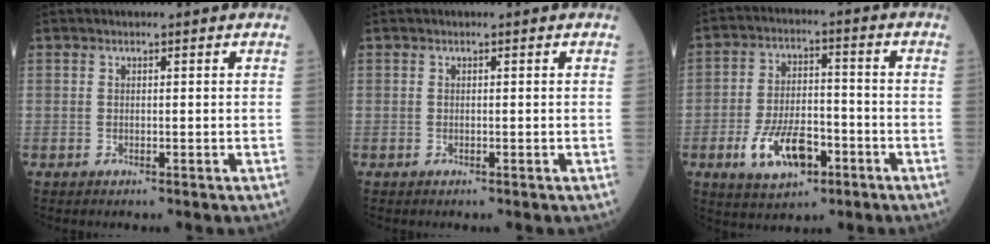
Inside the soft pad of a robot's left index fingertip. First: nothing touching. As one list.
[{"total": 0.0}, {"total": 9.9, "force": [-4.5, 4.9, 7.4], "torque": [-0.145, 0.002, -0.075]}]